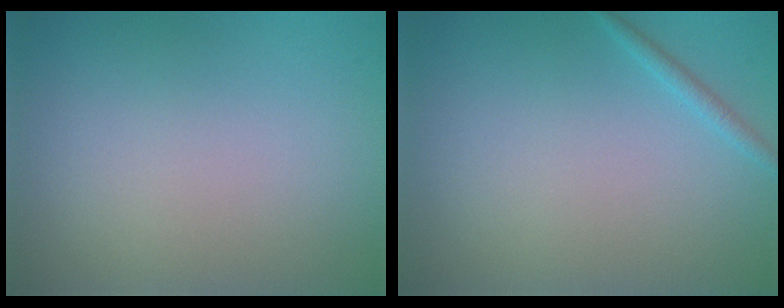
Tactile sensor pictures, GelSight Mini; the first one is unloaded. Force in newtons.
{"total": 0.9, "press": 0.9, "slide": 0.1}